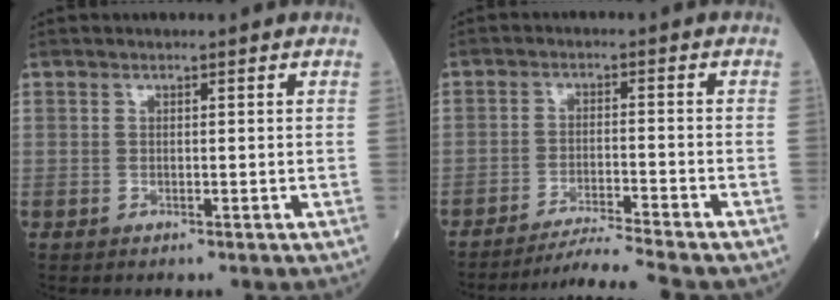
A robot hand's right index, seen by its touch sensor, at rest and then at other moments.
{"total": 7.7, "force": [-7.0, -2.2, 2.4], "torque": [-0.033, -0.023, -0.119]}